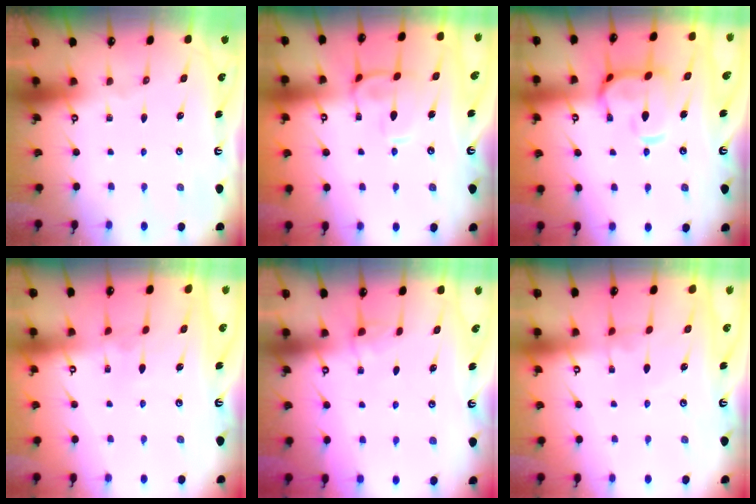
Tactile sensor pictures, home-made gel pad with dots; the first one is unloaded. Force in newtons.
{"total": 3.3, "press": 3.0, "slide": 1.2}
{"total": 7.3, "press": 7.2, "slide": 1.2}
{"total": 2.4, "press": 2.3, "slide": 0.6}
{"total": 1.3, "press": 1.2, "slide": 0.5}
{"total": 2.5, "press": 2.4, "slide": 0.5}